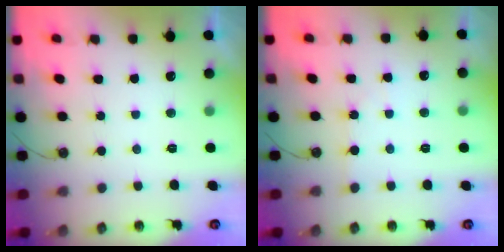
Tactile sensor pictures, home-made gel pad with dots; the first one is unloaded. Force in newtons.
{"total": 1.6, "press": 1.5, "slide": 0.3}